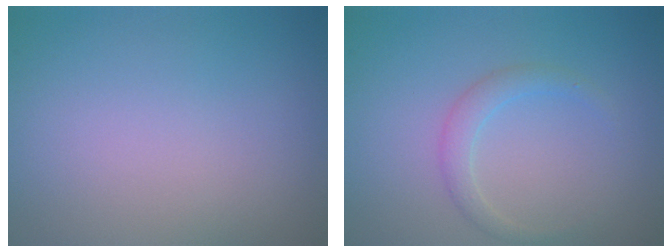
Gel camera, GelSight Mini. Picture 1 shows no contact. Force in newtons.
{"total": 1.7, "press": 1.7, "slide": 0.1}